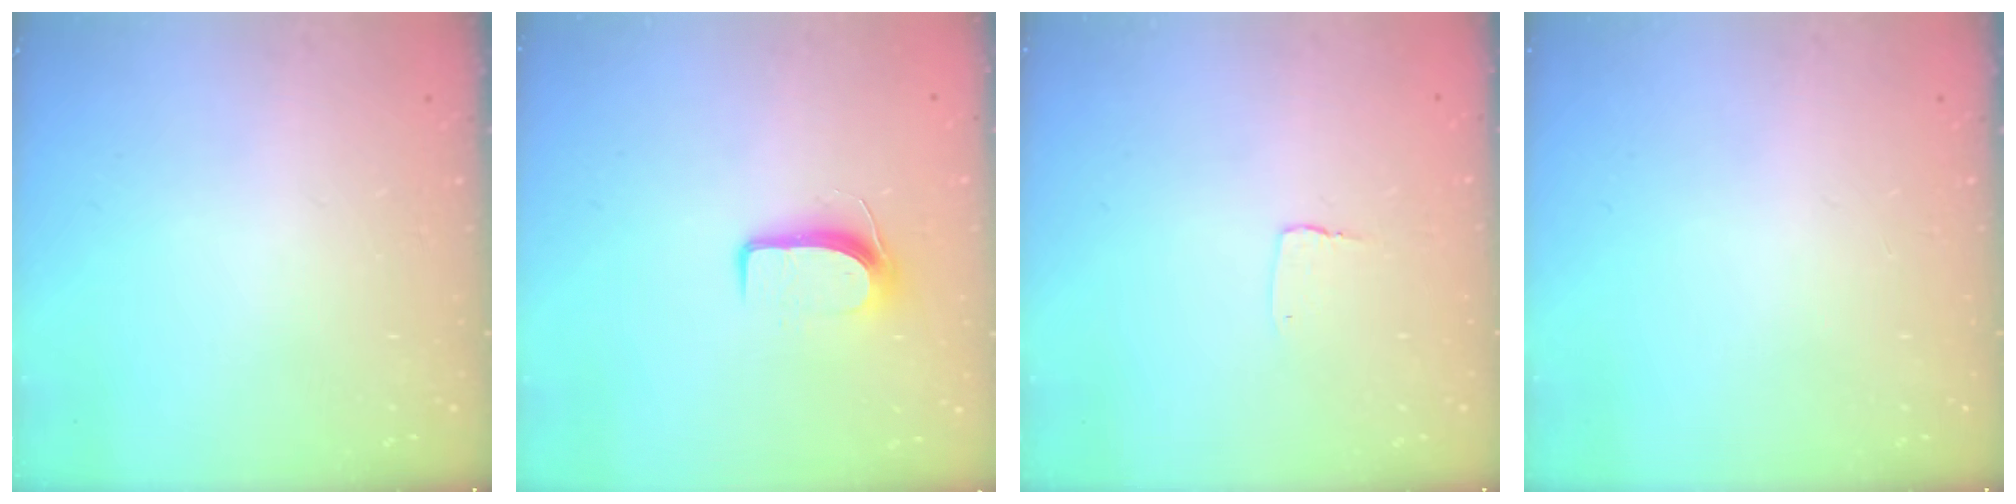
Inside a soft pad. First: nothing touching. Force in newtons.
{"total": 7.9, "press": 7.9, "slide": 0.7}
{"total": 2.7, "press": 2.7, "slide": 0.2}
{"total": 0.0}